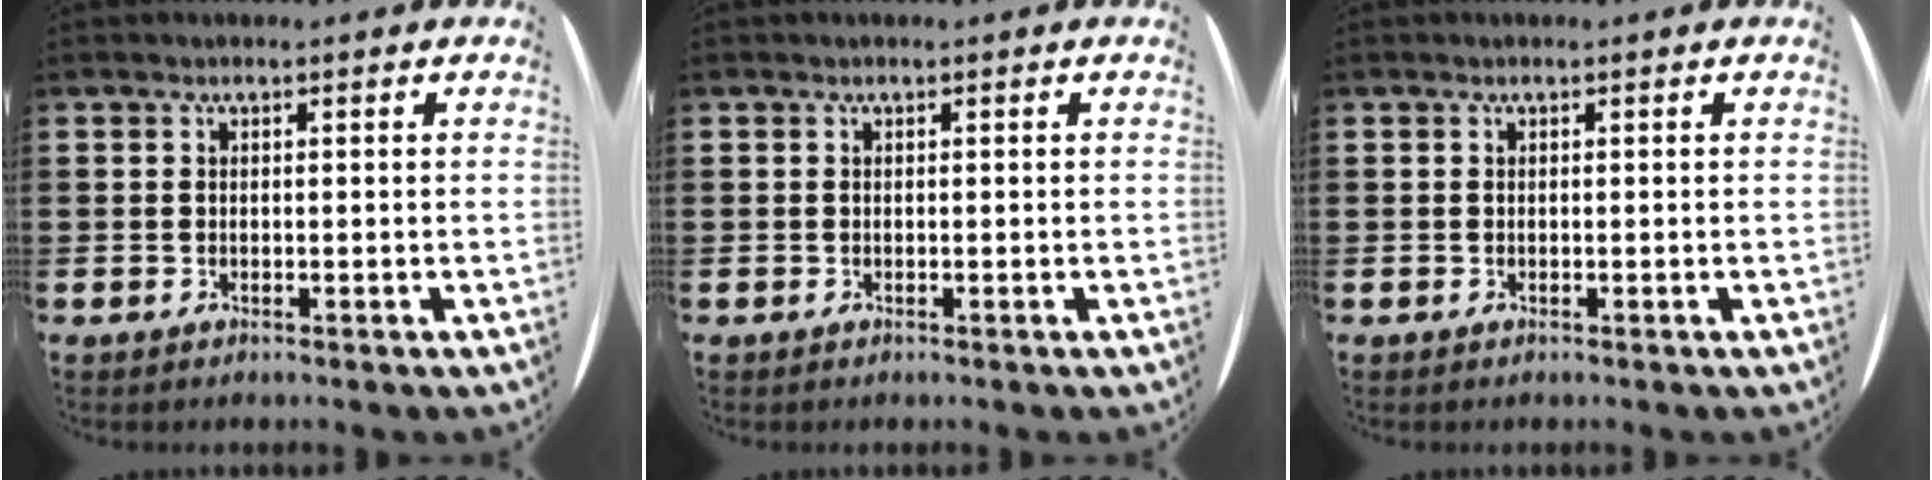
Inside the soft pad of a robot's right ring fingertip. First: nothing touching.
{"total": 0.0}
{"total": 0.0}